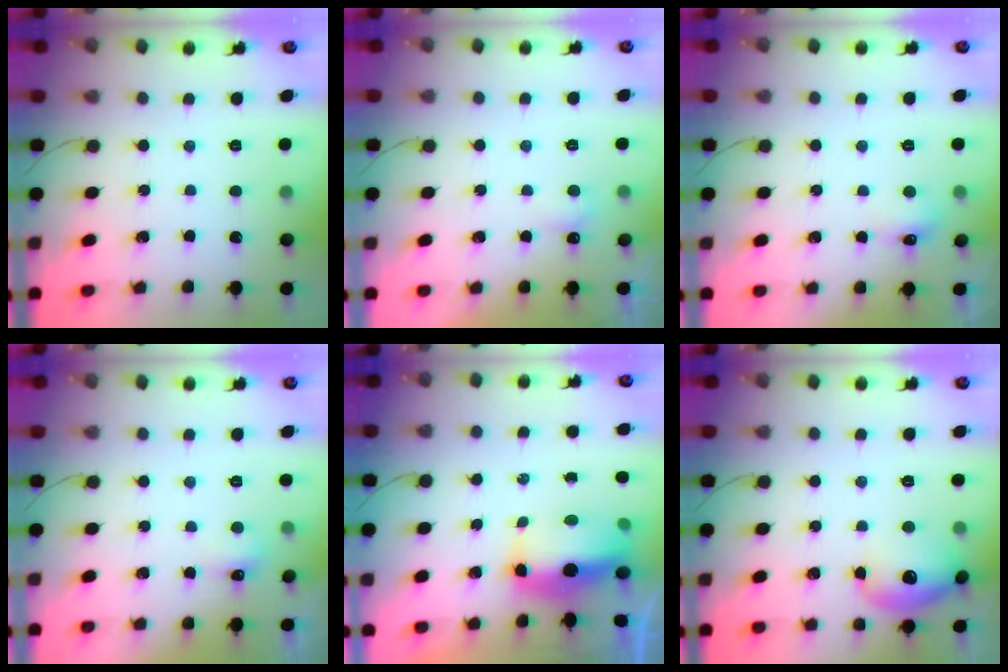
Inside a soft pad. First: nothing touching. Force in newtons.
{"total": 2.5, "press": 2.4, "slide": 0.5}
{"total": 5.4, "press": 5.2, "slide": 1.5}
{"total": 3.9, "press": 3.7, "slide": 1.0}
{"total": 14.9, "press": 10.6, "slide": 10.4}
{"total": 16.8, "press": 13.5, "slide": 10.0}